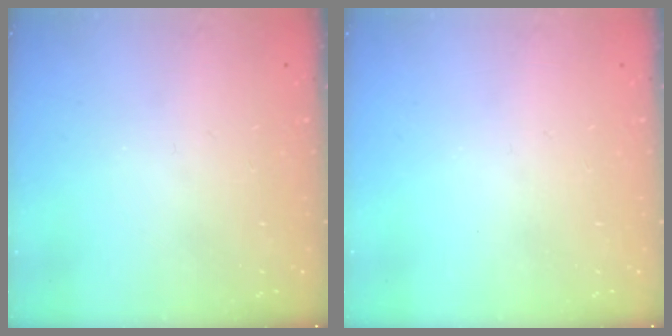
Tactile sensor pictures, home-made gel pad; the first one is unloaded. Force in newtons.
{"total": 0.0}